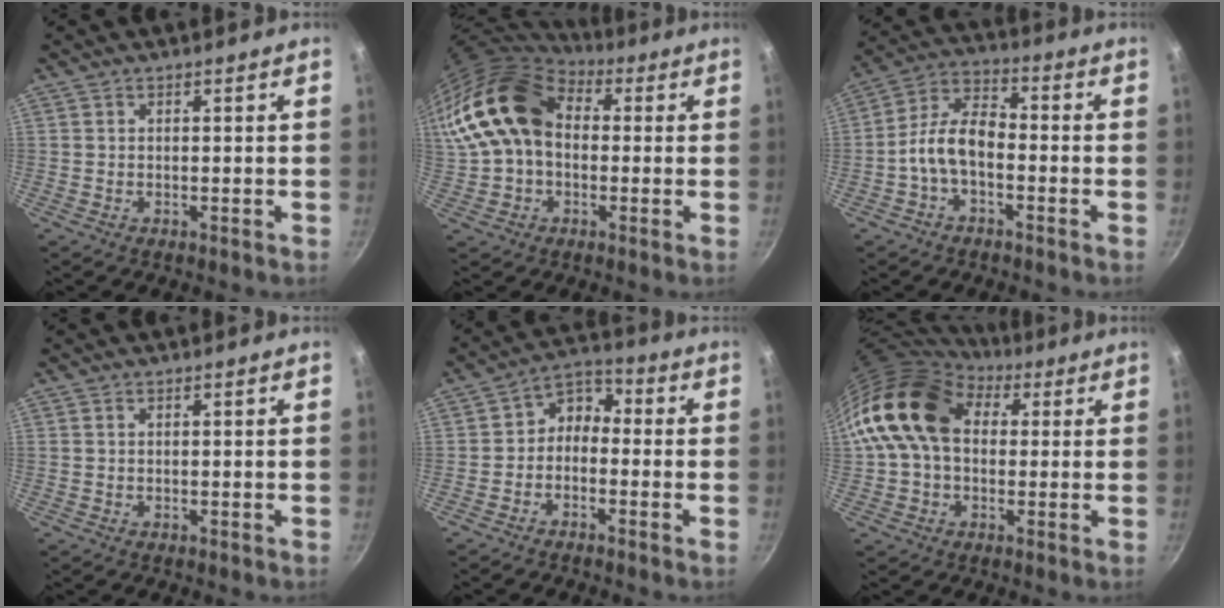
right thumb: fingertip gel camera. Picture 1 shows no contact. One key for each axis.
{"total": 19.6, "fx": 2.7, "fy": 14.1, "fz": 13.3, "tx": -0.264, "ty": 0.040, "tz": 0.042}
{"total": 8.9, "fx": -2.7, "fy": 4.9, "fz": 6.9, "tx": -0.120, "ty": 0.045, "tz": -0.064}
{"total": 0.0}
{"total": 5.5, "fx": -1.7, "fy": 4.2, "fz": 3.1, "tx": -0.029, "ty": 0.040, "tz": -0.047}
{"total": 16.4, "fx": 3.4, "fy": 11.8, "fz": 10.9, "tx": -0.174, "ty": 0.025, "tz": 0.045}